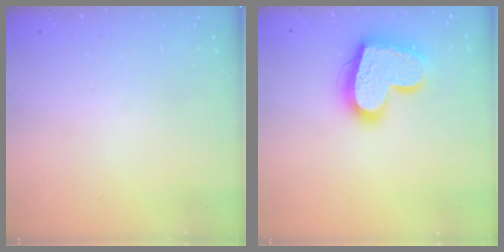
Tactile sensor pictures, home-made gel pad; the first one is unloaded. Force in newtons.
{"total": 20.2, "press": 20.2, "slide": 1.5}